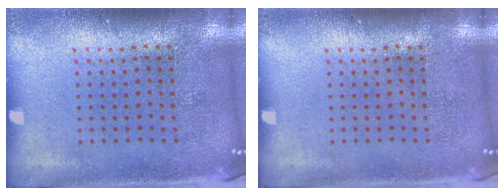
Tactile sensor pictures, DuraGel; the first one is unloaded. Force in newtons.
{"total": 0.0}